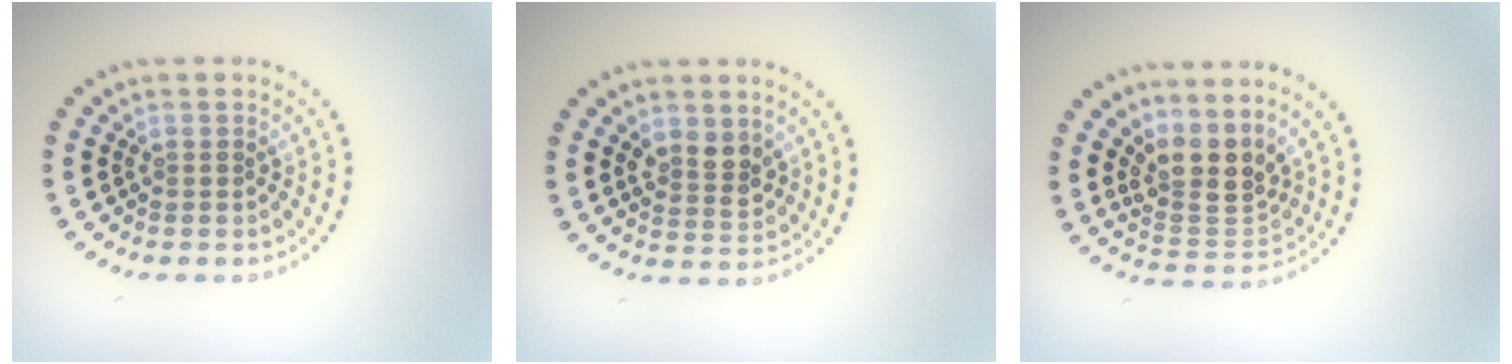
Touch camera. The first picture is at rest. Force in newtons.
{"total": 2.5, "press": 2.3, "slide": 0.9}
{"total": 3.8, "press": 2.9, "slide": 2.4}